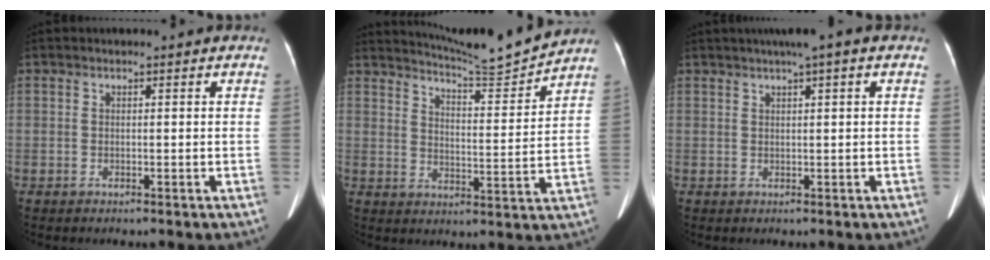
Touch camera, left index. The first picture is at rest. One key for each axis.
{"total": 10.3, "fx": 10.1, "fy": -1.9, "fz": 1.2, "tx": -0.033, "ty": -0.033, "tz": 0.159}
{"total": 2.3, "fx": 1.1, "fy": 0.1, "fz": 2.1, "tx": -0.037, "ty": 0.010, "tz": 0.015}